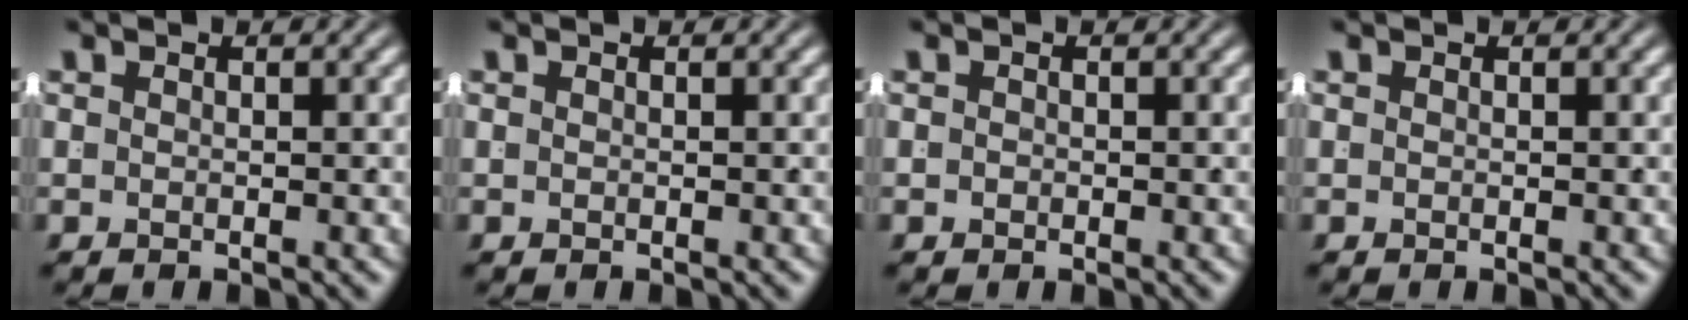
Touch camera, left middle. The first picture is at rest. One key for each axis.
{"total": 0.0}
{"total": 0.0}
{"total": 0.0}